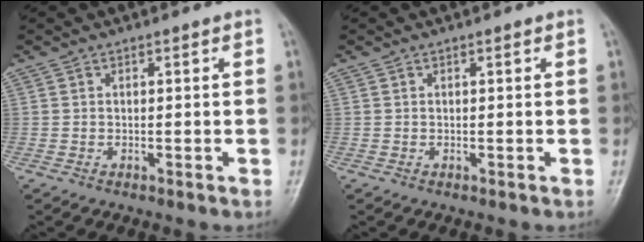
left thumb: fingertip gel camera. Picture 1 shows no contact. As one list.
[{"total": 0.0}]